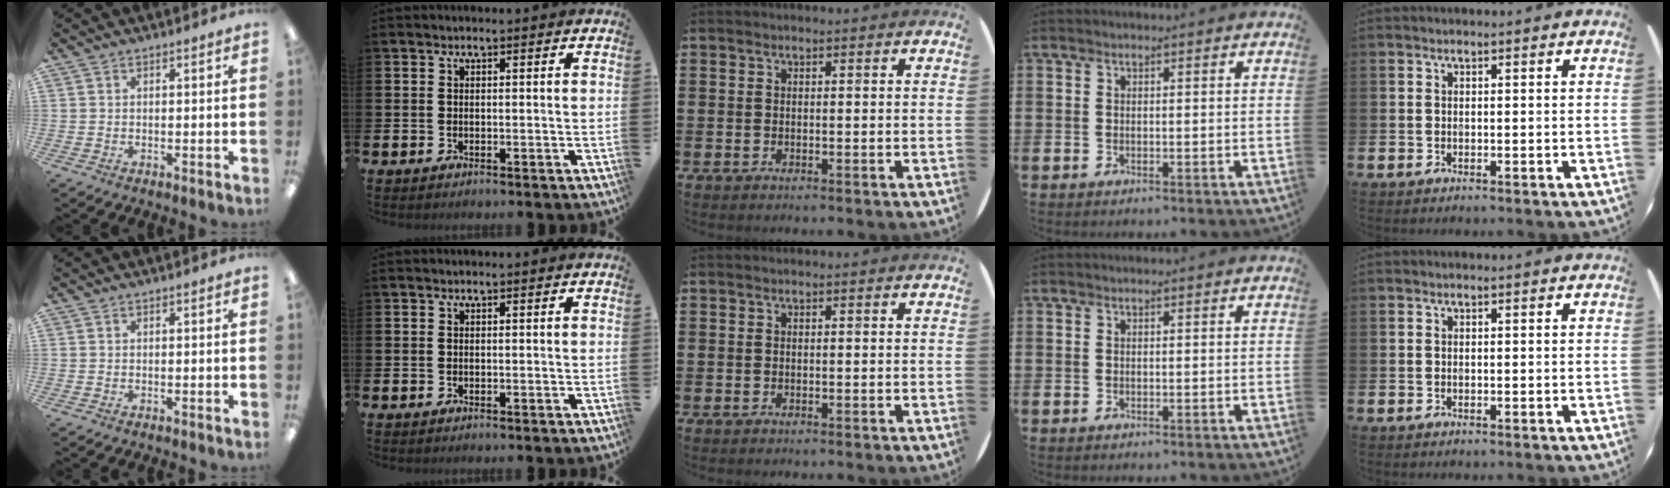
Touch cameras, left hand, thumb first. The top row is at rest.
{}